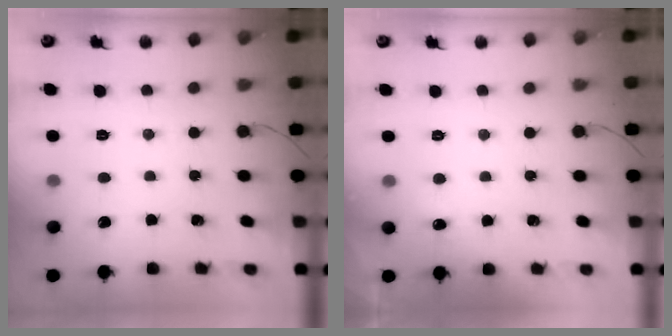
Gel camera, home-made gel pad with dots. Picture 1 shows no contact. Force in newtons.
{"total": 2.5, "press": 2.2, "slide": 1.1}